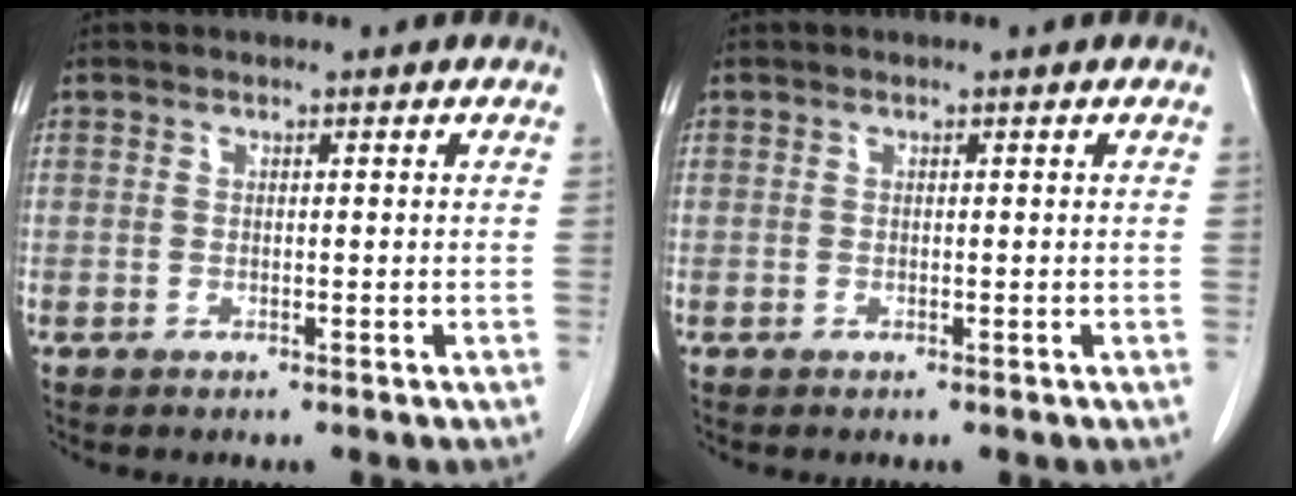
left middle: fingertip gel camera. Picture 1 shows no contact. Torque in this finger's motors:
{"motor_torque": [-0.13, 0.13, 0.00, -0.01]}